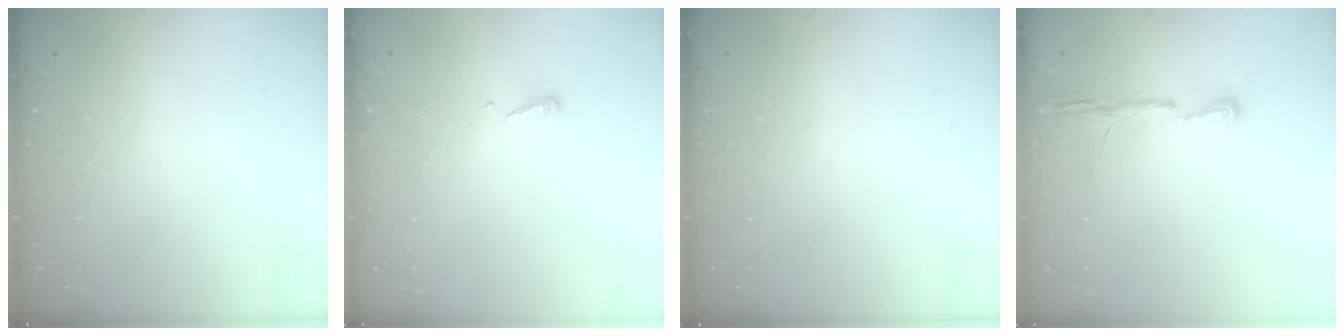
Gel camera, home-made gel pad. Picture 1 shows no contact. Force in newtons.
{"total": 2.4, "press": 2.4, "slide": 0.2}
{"total": 0.0}
{"total": 4.3, "press": 4.2, "slide": 0.6}